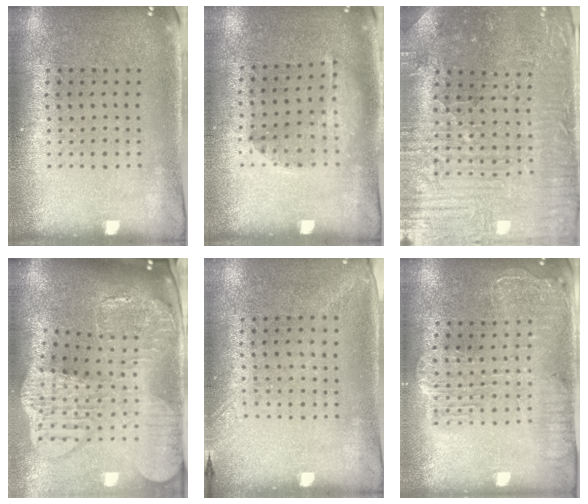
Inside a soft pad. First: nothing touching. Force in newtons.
{"total": 1.0, "press": 1.0, "slide": 0.2}
{"total": 3.7, "press": 3.7, "slide": 0.5}
{"total": 4.5, "press": 3.4, "slide": 2.9}
{"total": 1.3, "press": 1.0, "slide": 0.9}
{"total": 2.1, "press": 1.9, "slide": 0.9}